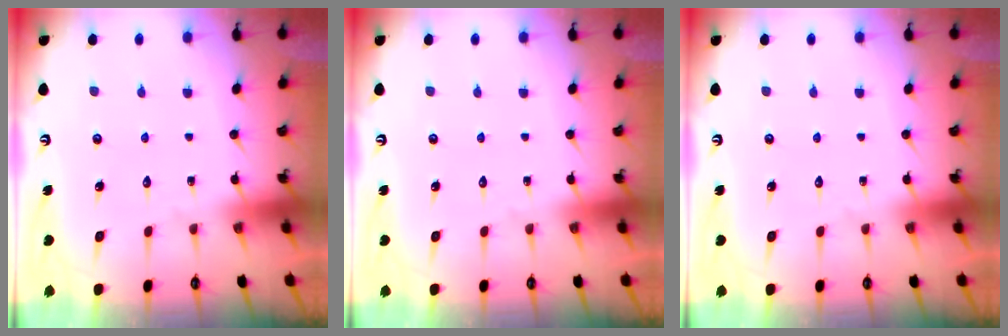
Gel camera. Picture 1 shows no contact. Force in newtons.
{"total": 0.0}
{"total": 0.0}